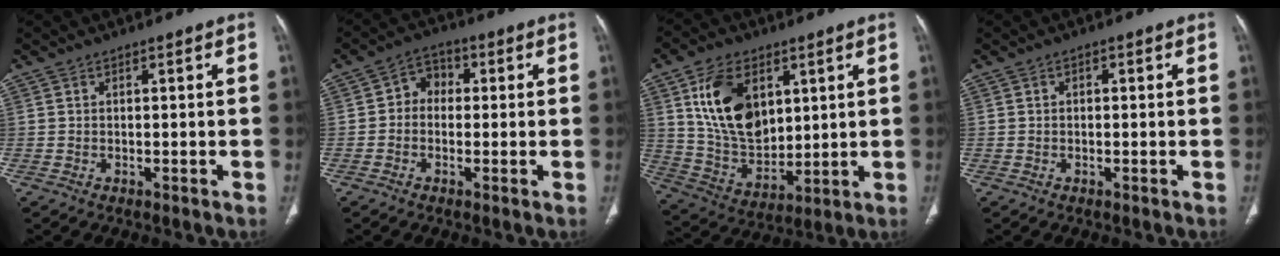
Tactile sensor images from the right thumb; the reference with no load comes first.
{"total": 5.0, "force": [0.1, 4.2, 2.8], "torque": [-0.023, 0.019, -0.012]}
{"total": 16.7, "force": [5.7, 10.6, 11.5], "torque": [-0.180, -0.027, 0.123]}
{"total": 0.7, "force": [0.1, 0.5, 0.5], "torque": [-0.001, 0.003, -0.004]}